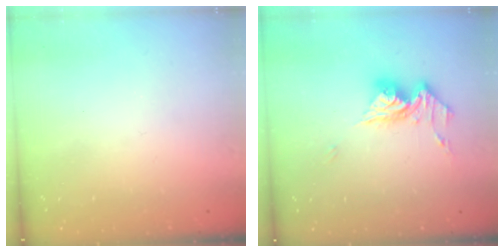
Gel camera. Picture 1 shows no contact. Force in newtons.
{"total": 12.3, "press": 12.3, "slide": 1.4}